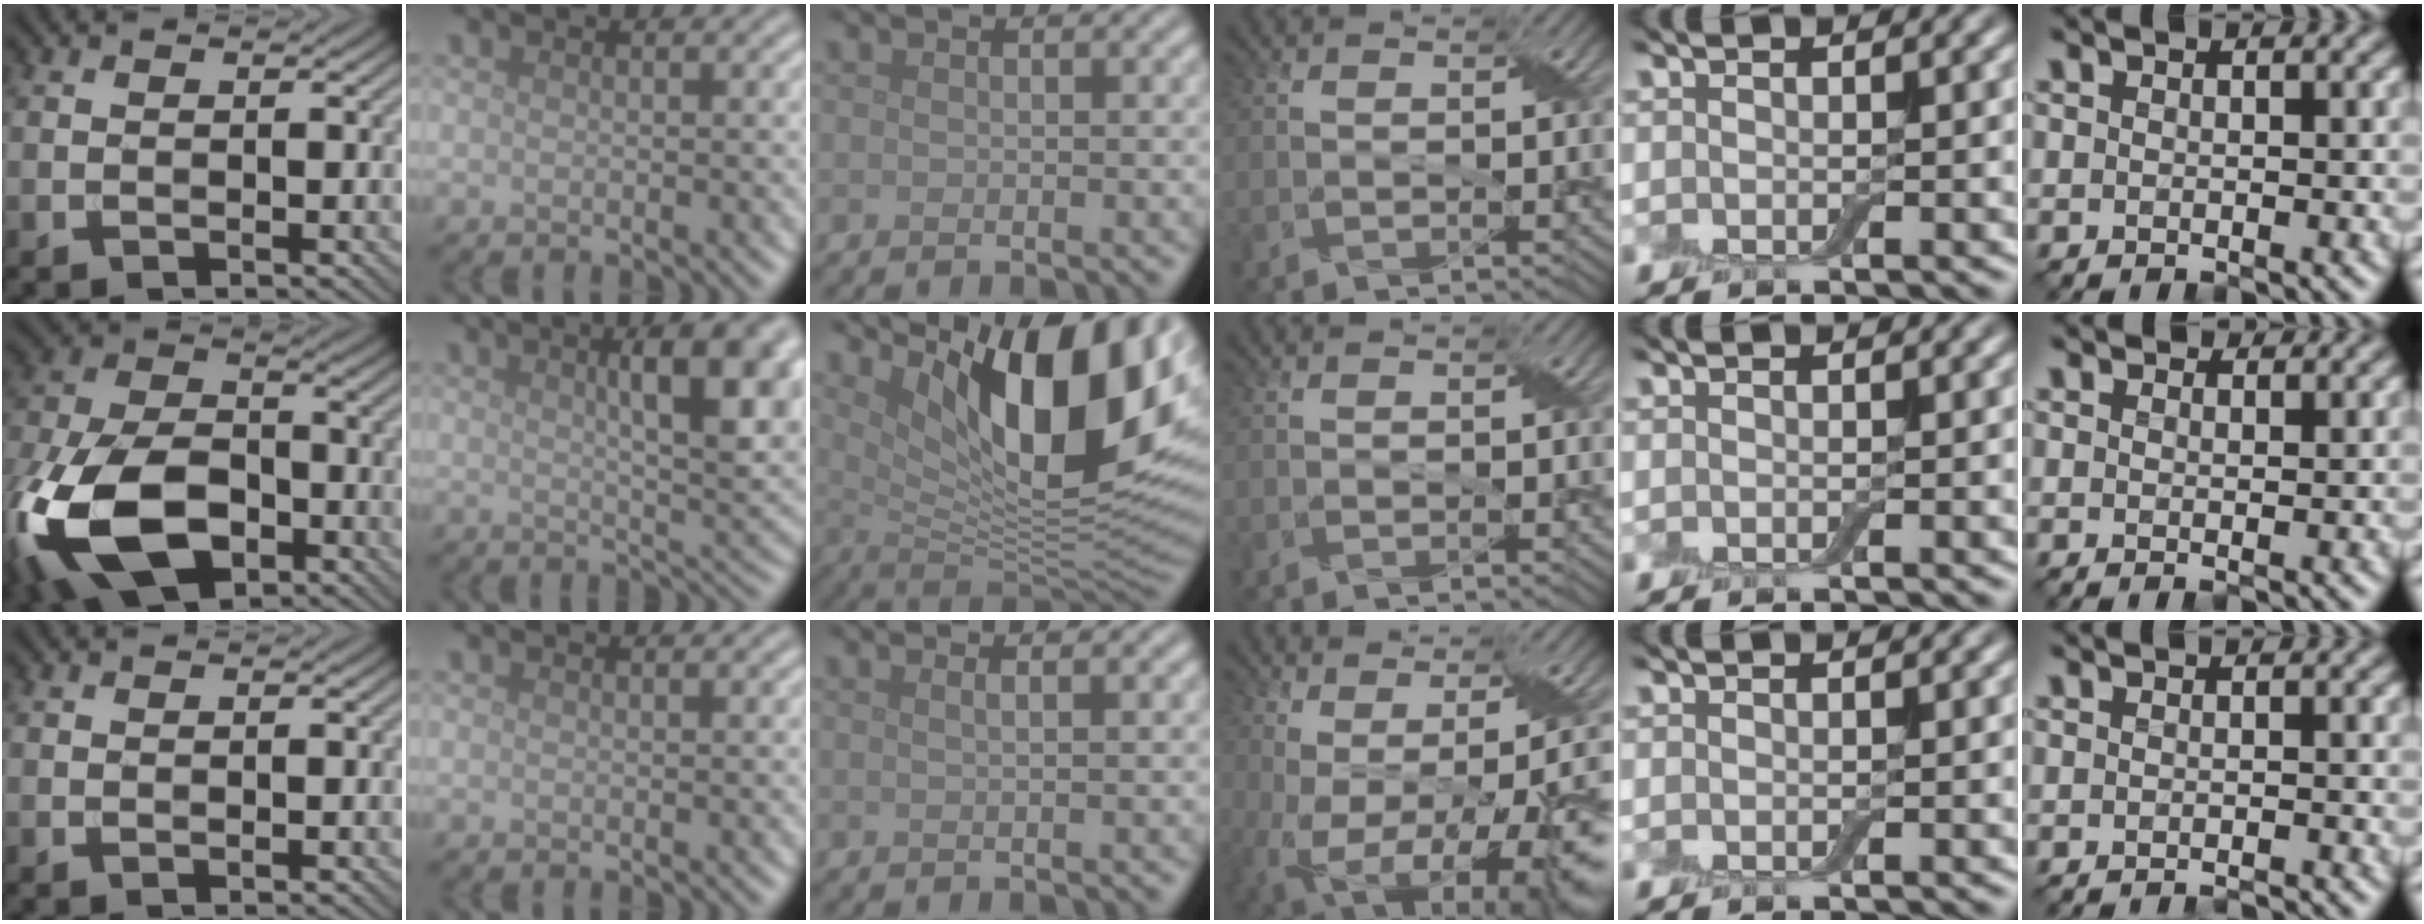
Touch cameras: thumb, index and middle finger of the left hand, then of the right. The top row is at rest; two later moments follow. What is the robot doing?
{"motion": "peel", "object": "aluminum foil"}